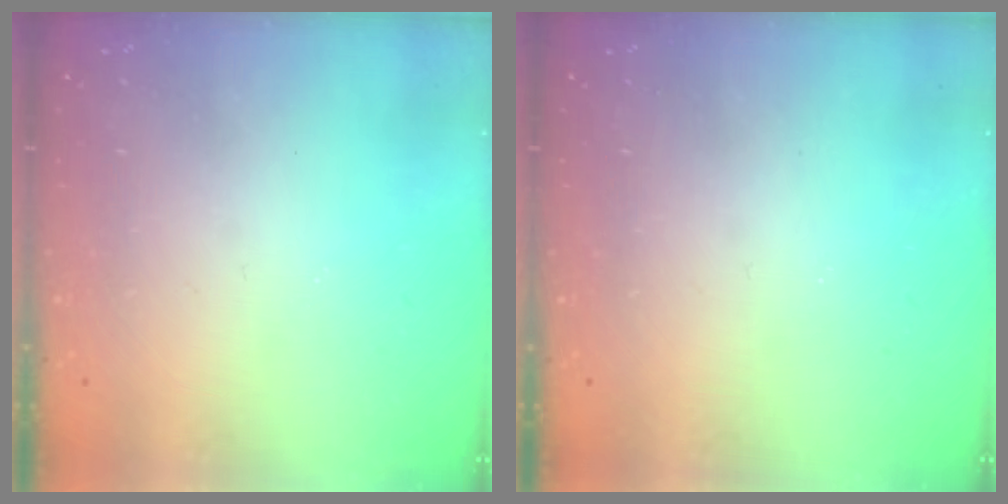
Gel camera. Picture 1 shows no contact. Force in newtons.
{"total": 0.0}